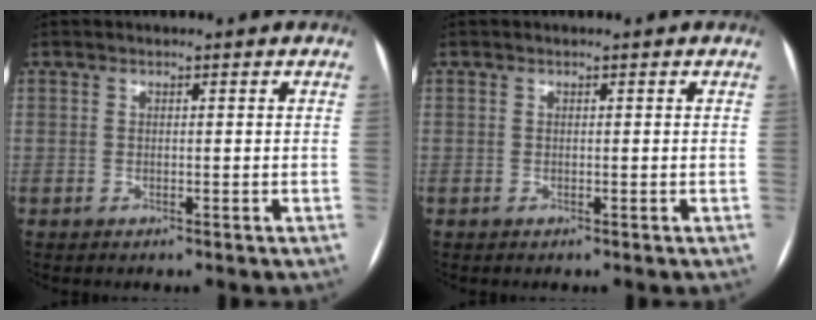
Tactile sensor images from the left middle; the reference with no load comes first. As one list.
[{"total": 0.0}]